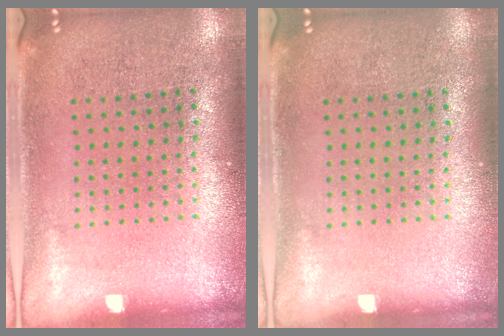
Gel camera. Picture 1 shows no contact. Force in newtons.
{"total": 0.0}